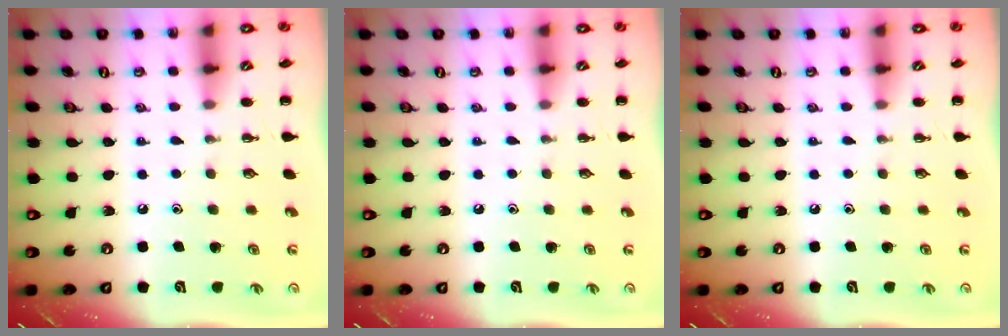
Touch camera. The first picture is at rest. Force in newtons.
{"total": 0.0}
{"total": 0.0}